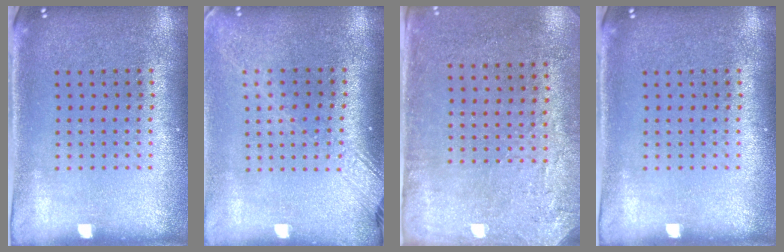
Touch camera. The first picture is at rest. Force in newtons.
{"total": 2.0, "press": 1.5, "slide": 1.3}
{"total": 2.8, "press": 2.3, "slide": 1.6}
{"total": 0.0}